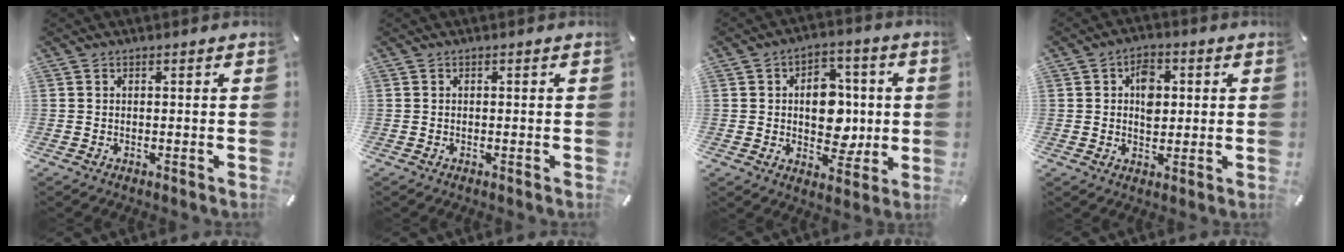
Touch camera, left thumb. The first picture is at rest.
{"total": 0.0}
{"total": 11.3, "force": [0.3, 8.6, 7.4], "torque": [-0.090, 0.007, 0.008]}
{"total": 6.5, "force": [1.0, 4.8, 4.2], "torque": [-0.047, -0.003, 0.011]}